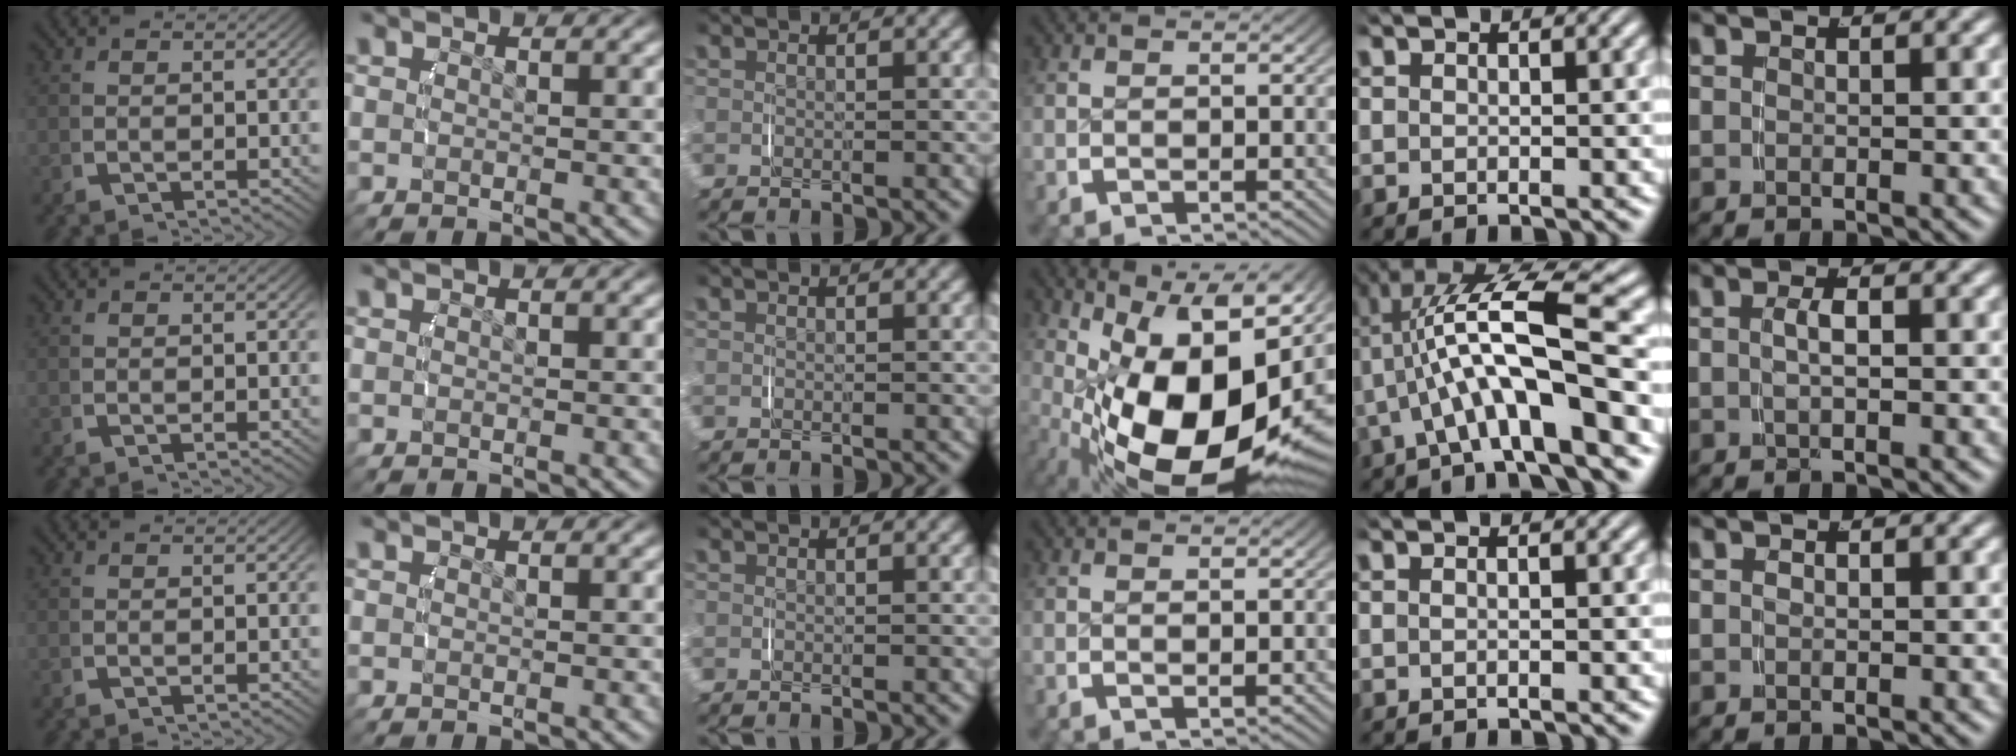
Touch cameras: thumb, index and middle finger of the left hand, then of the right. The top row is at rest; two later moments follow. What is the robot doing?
{"motion": "lift_and_place", "object": "camera"}